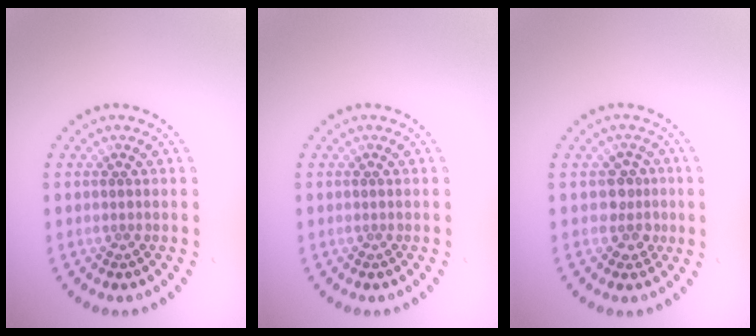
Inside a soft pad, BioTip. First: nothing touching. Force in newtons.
{"total": 0.0}
{"total": 2.1, "press": 1.8, "slide": 1.2}